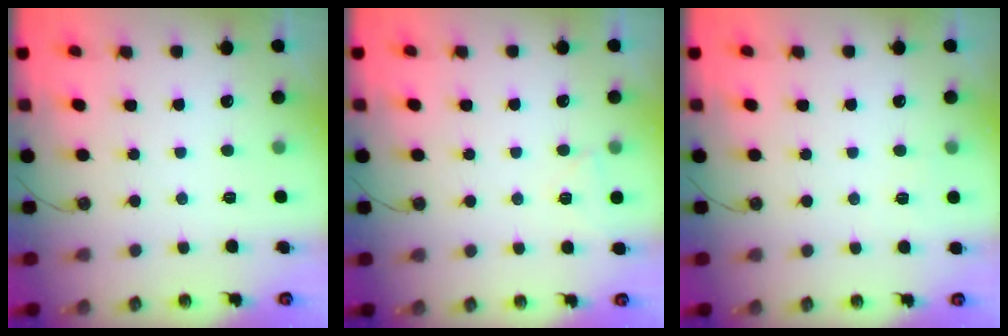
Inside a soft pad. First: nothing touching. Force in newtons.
{"total": 4.5, "press": 4.4, "slide": 0.8}
{"total": 2.5, "press": 2.4, "slide": 0.4}